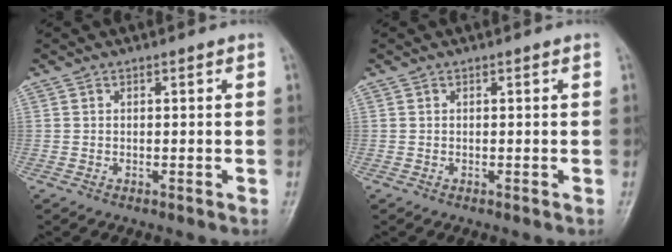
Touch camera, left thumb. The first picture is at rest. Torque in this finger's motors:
{"motor_torque": [0.00, 0.00, 0.00, 0.00, 0.00]}